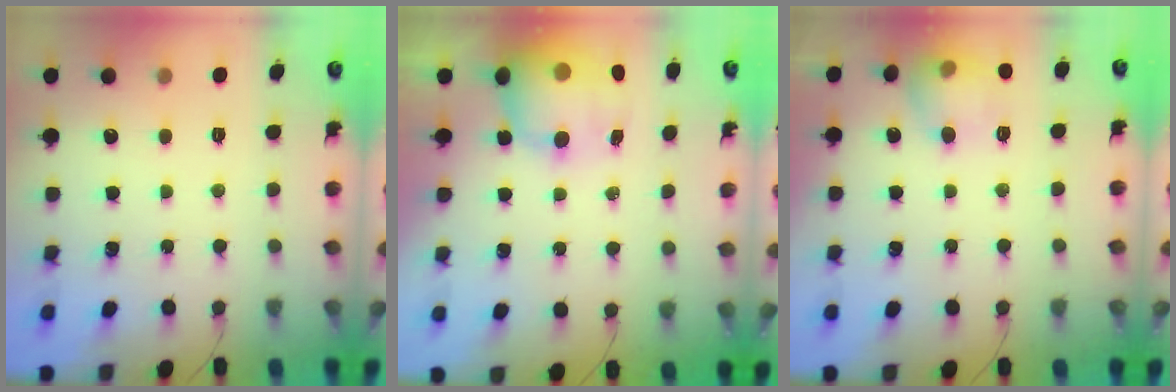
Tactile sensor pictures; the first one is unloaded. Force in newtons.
{"total": 13.5, "press": 13.1, "slide": 3.4}
{"total": 11.9, "press": 11.9, "slide": 1.3}